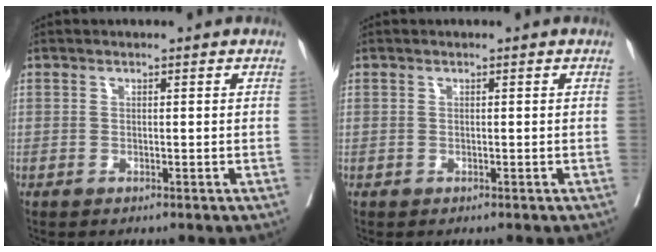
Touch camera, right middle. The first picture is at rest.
{"total": 0.0}